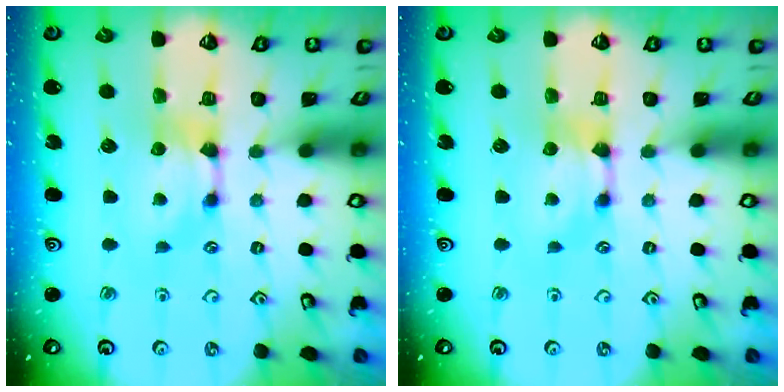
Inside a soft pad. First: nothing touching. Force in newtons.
{"total": 0.0}